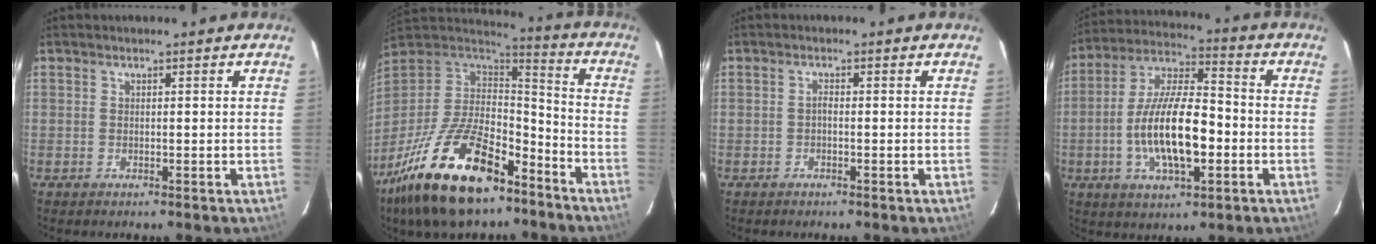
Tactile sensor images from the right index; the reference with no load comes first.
{"total": 26.8, "force": [-16.8, 11.9, 17.2], "torque": [-0.344, -0.018, -0.276]}
{"total": 0.7, "force": [-0.4, 0.3, 0.6], "torque": [-0.011, 0.006, -0.008]}
{"total": 16.0, "force": [-3.6, 5.7, 14.5], "torque": [-0.282, 0.002, -0.066]}